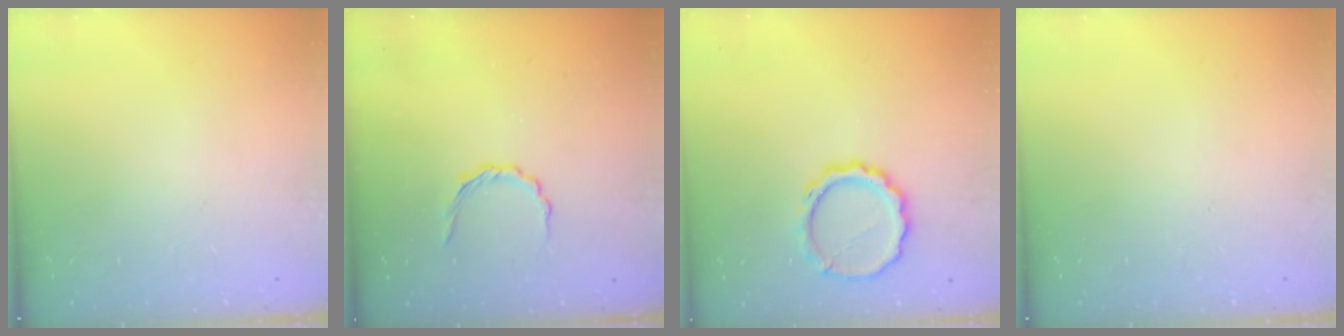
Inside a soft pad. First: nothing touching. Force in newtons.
{"total": 3.6, "press": 3.4, "slide": 1.2}
{"total": 9.7, "press": 9.6, "slide": 1.8}
{"total": 0.0}